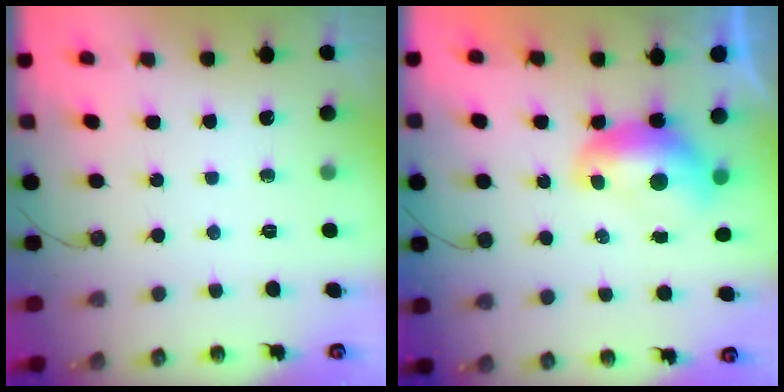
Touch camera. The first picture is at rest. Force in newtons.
{"total": 1.5, "press": 1.4, "slide": 0.4}